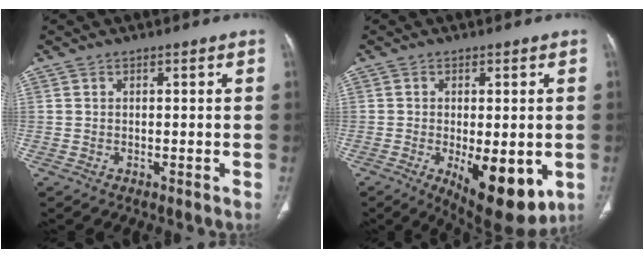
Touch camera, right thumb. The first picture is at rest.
{"total": 14.0, "force": [-3.9, 6.1, 12.0], "torque": [-0.159, -0.019, -0.040]}